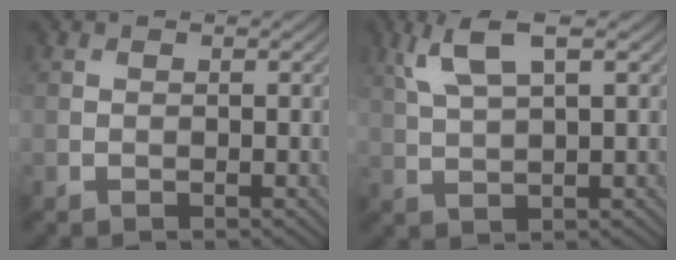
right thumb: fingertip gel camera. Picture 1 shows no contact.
{"total": 5.6, "force": [2.8, 1.5, 4.6], "torque": [-0.111, 0.010, 0.060]}